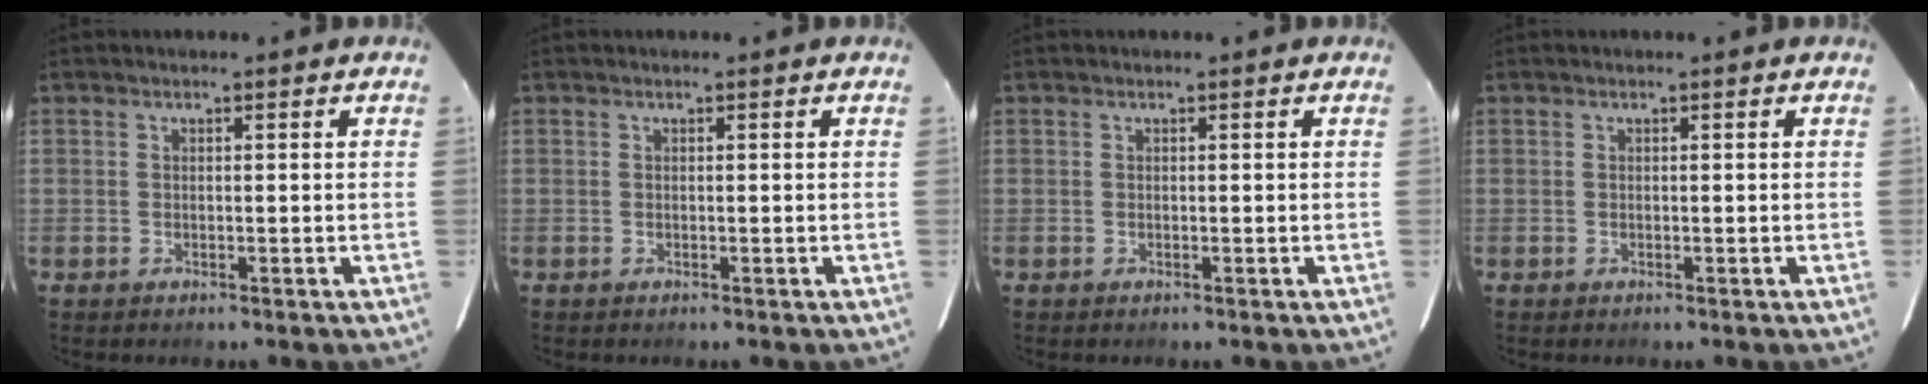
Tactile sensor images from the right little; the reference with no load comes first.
{"total": 0.0}
{"total": 0.0}
{"total": 0.0}